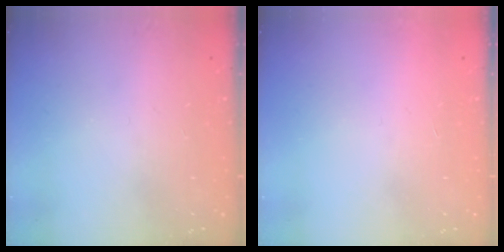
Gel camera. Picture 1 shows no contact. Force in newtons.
{"total": 1.5, "press": 1.5, "slide": 0.1}